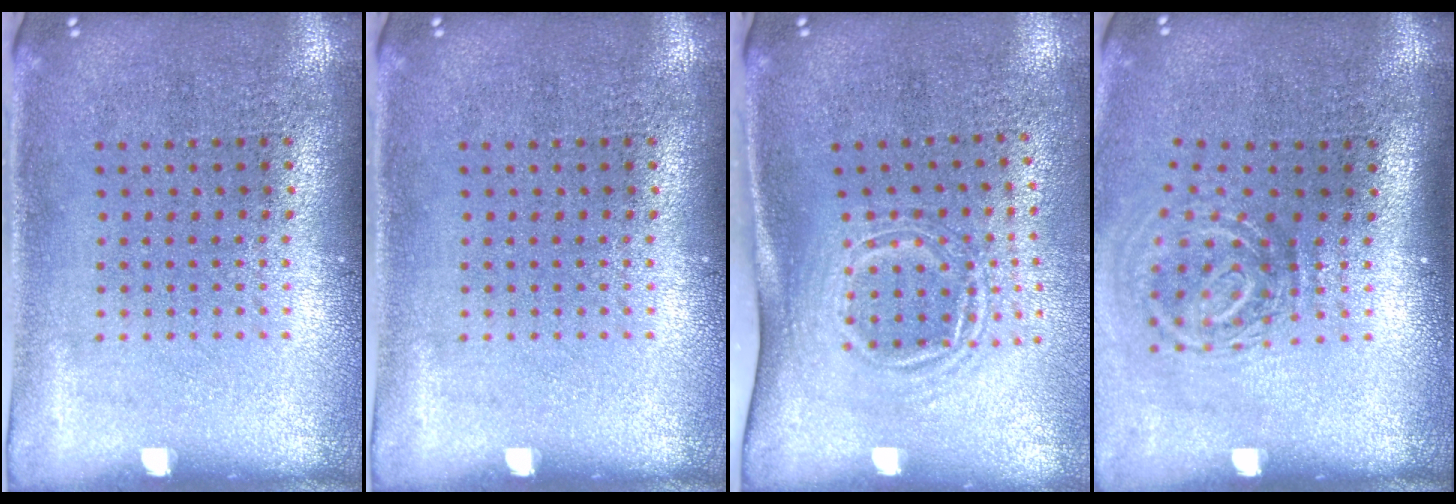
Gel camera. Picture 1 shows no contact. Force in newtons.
{"total": 0.0}
{"total": 1.7, "press": 1.2, "slide": 1.2}
{"total": 1.9, "press": 1.2, "slide": 1.5}